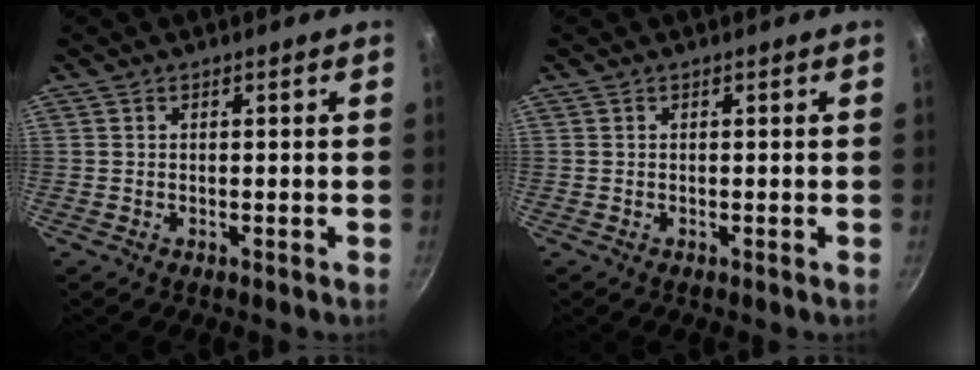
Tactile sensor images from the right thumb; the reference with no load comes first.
{"total": 0.0}